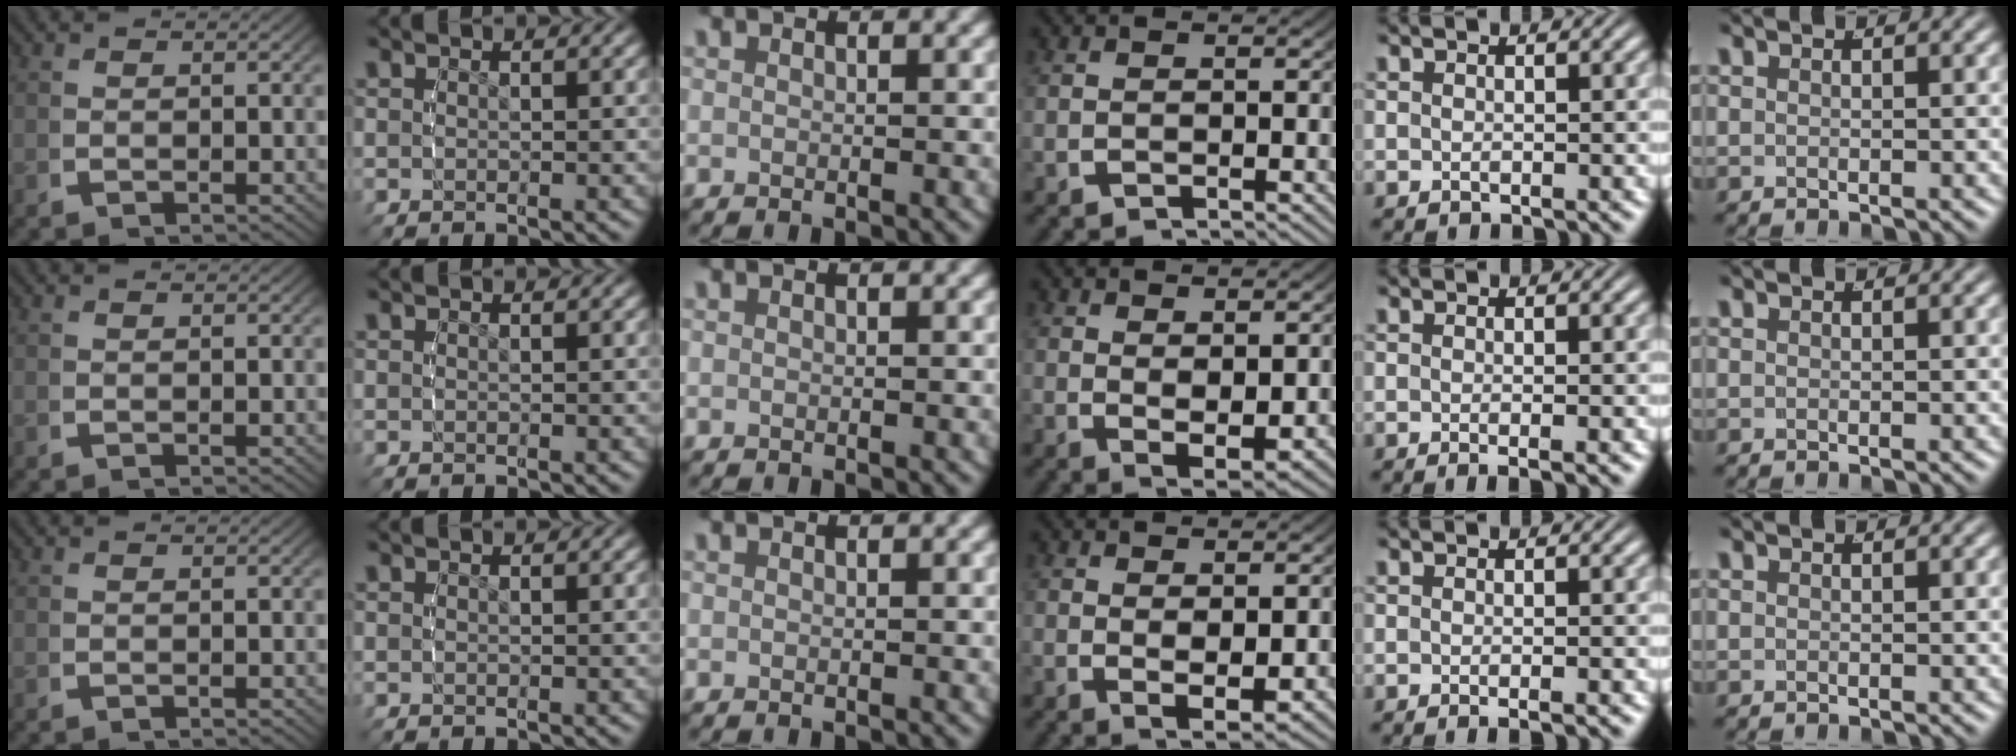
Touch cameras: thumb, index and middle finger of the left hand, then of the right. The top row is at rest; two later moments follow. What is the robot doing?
{"motion": "lift_and_place", "object": "bandage"}